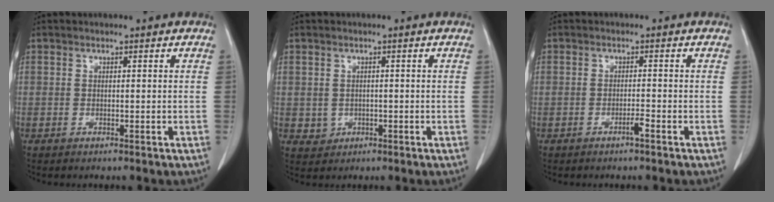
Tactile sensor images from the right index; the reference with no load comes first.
{"total": 2.3, "force": [-0.3, 2.3, 0.3], "torque": [-0.001, 0.005, 0.006]}
{"total": 1.3, "force": [-0.9, -0.1, 0.9], "torque": [-0.015, 0.002, -0.017]}